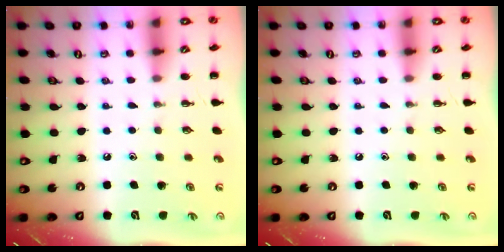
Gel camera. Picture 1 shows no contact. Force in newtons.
{"total": 0.0}